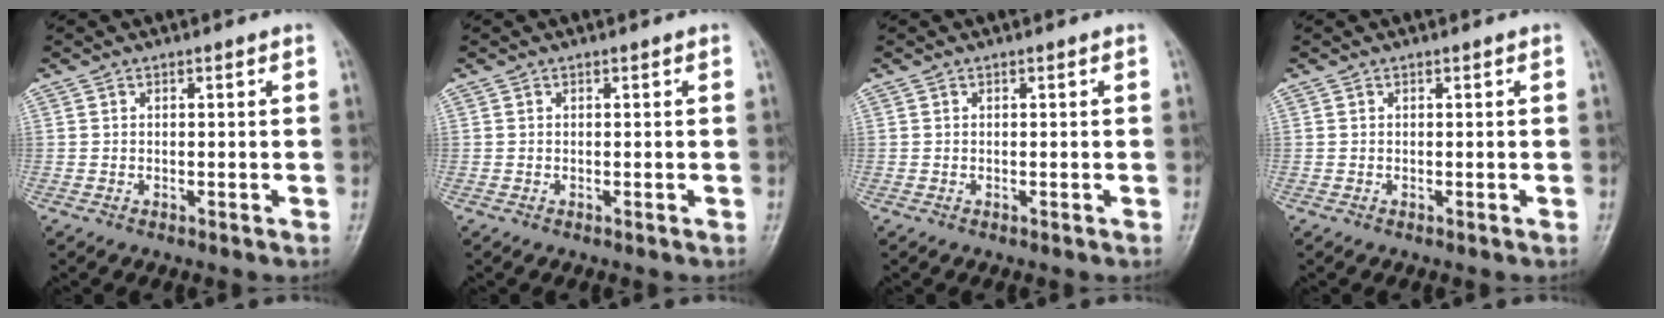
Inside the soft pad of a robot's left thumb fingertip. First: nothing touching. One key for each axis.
{"total": 0.0}
{"total": 0.0}
{"total": 0.0}